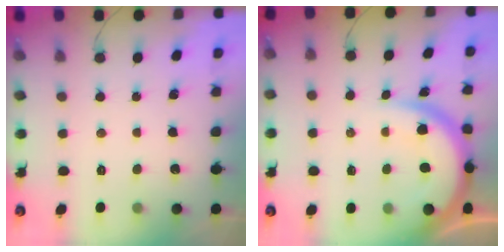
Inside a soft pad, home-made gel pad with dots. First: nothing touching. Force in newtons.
{"total": 11.9, "press": 11.8, "slide": 1.1}